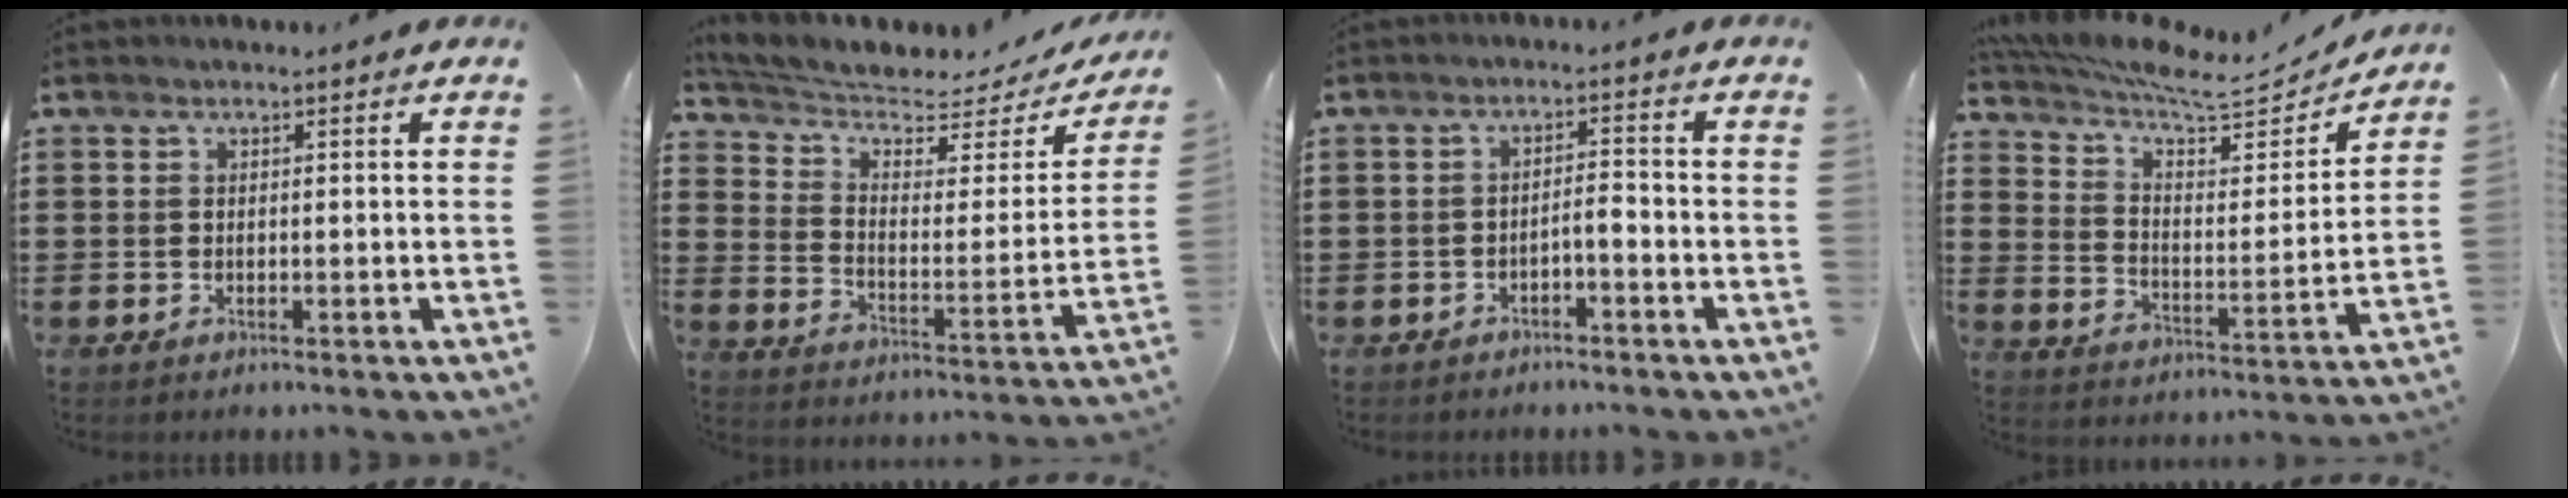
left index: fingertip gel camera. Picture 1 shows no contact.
{"total": 4.5, "force": [3.7, 1.6, 2.0], "torque": [-0.062, -0.031, 0.058]}
{"total": 2.3, "force": [-2.0, 0.4, 1.2], "torque": [-0.027, 0.005, -0.044]}
{"total": 7.7, "force": [6.8, 1.5, 3.1], "torque": [-0.086, -0.048, 0.112]}